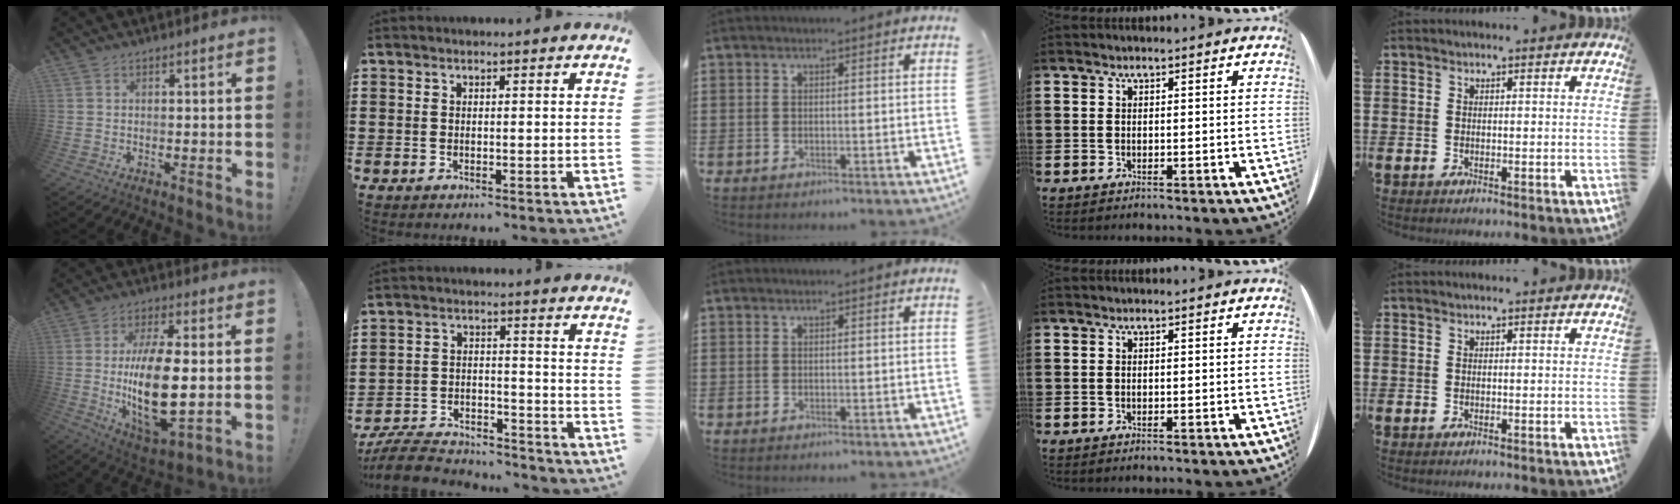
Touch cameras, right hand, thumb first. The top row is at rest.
{"thumb": {"total": 19.9, "force": [-0.3, 8.8, 17.9], "torque": [-0.332, -0.016, -0.004]}, "index": {"total": 7.6, "force": [-7.2, 1.6, 1.8], "torque": [-0.039, 0.018, -0.140]}}